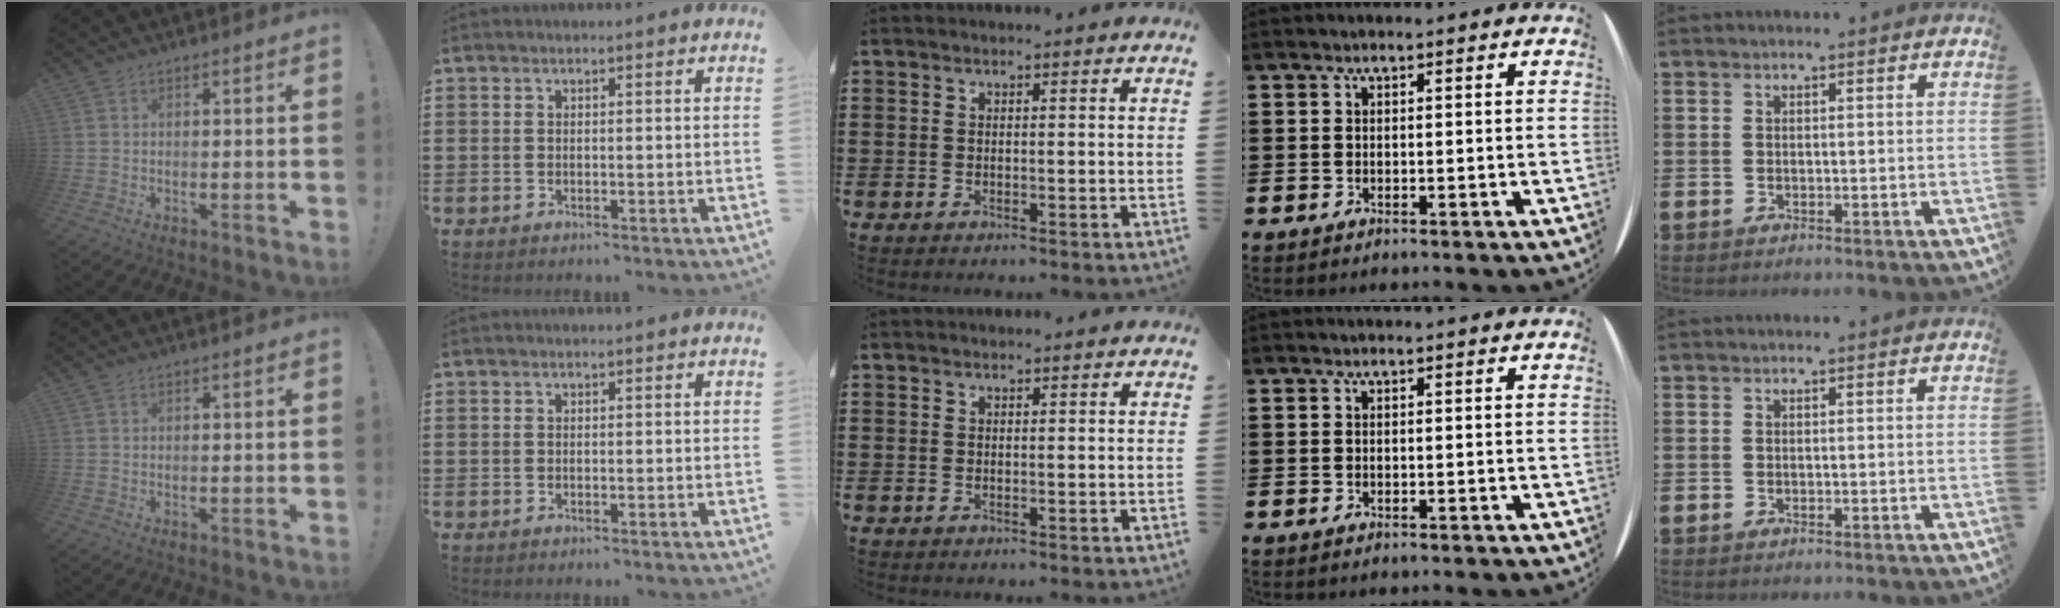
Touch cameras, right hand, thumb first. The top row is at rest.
{}